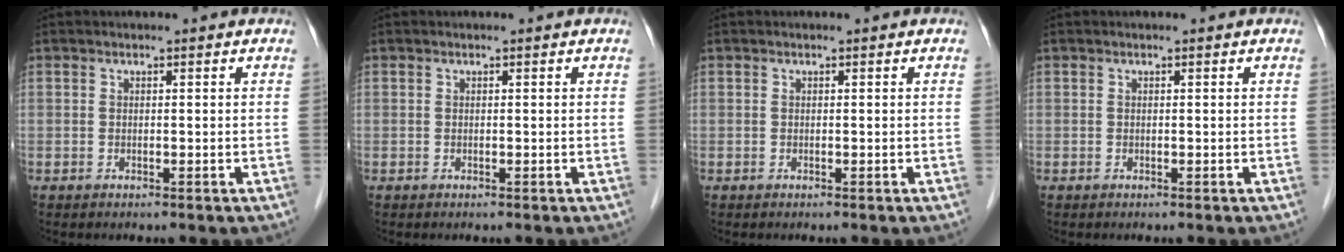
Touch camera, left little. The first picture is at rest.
{"total": 0.0}
{"total": 0.0}
{"total": 0.0}